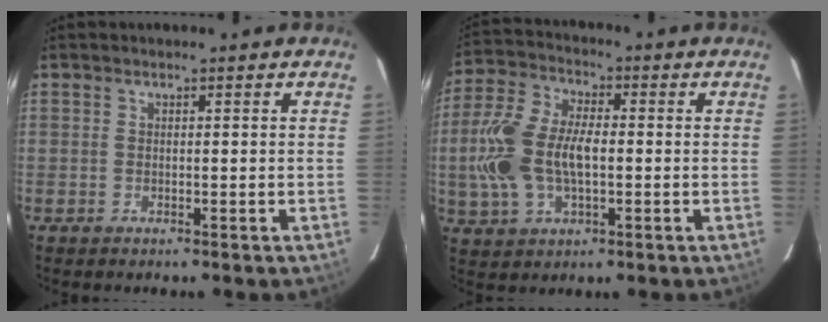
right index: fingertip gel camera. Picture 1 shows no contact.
{"total": 14.0, "force": [-1.1, 8.0, 11.5], "torque": [-0.253, 0.012, -0.019]}